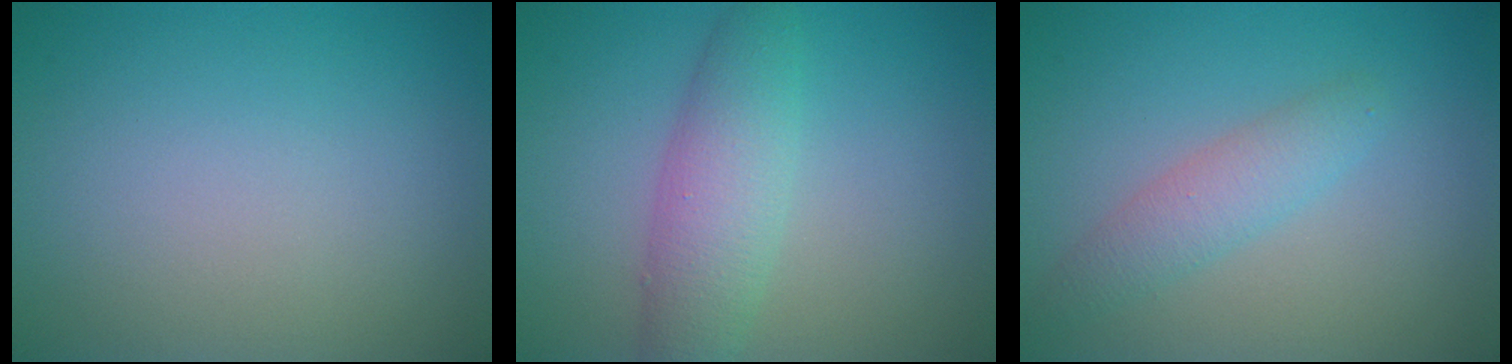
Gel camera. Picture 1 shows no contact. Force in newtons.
{"total": 4.3, "press": 4.3, "slide": 0.1}
{"total": 2.5, "press": 2.5, "slide": 0.0}